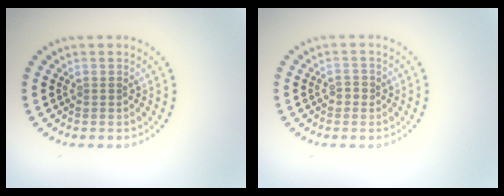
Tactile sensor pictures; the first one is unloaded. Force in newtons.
{"total": 1.0, "press": 1.0, "slide": 0.3}